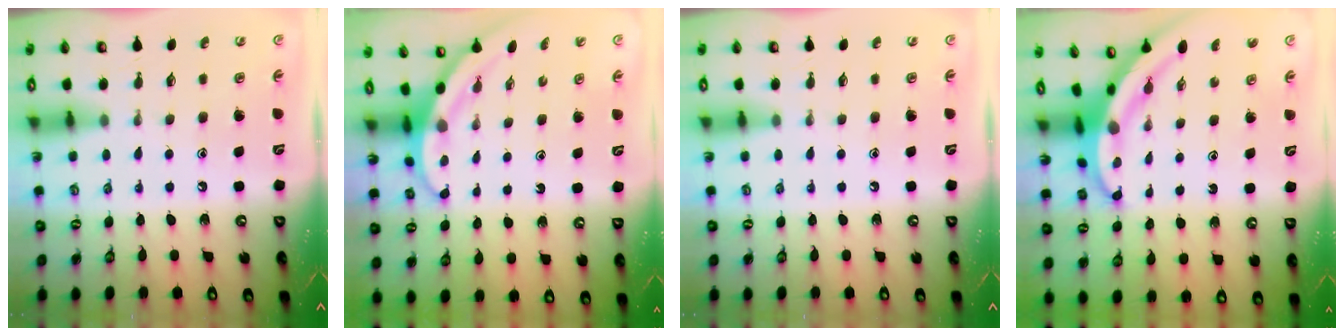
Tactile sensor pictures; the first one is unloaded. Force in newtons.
{"total": 3.1, "press": 3.1, "slide": 0.1}
{"total": 0.0}
{"total": 4.6, "press": 4.6, "slide": 0.6}